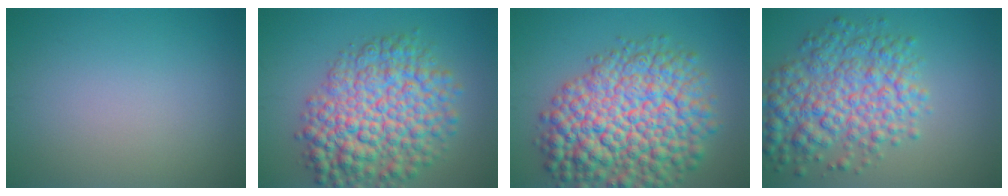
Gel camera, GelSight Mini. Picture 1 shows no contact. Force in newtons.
{"total": 9.9, "press": 9.9, "slide": 0.2}
{"total": 13.0, "press": 12.9, "slide": 0.5}
{"total": 7.5, "press": 7.5, "slide": 0.1}